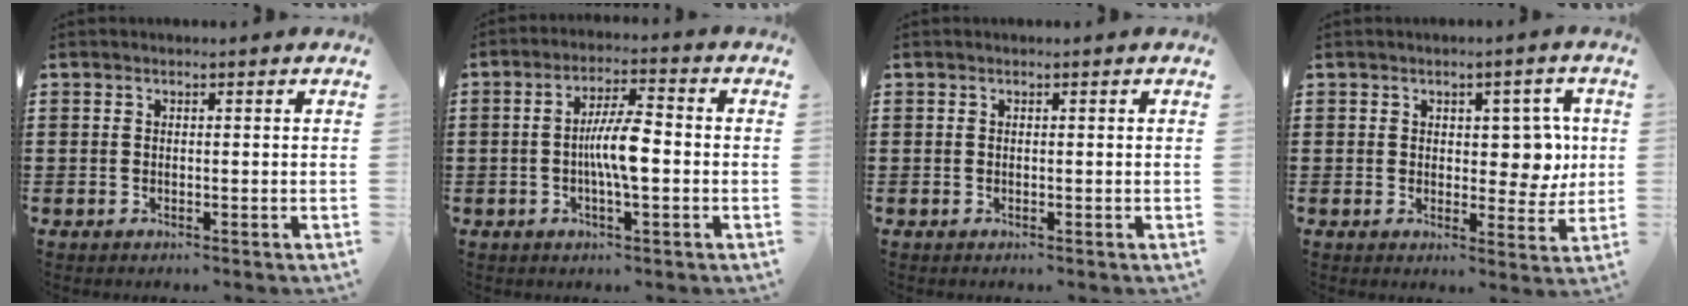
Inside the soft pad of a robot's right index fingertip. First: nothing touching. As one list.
[{"total": 6.8, "force": [-0.9, 1.5, 6.6], "torque": [-0.130, 0.003, -0.023]}, {"total": 0.0}, {"total": 6.0, "force": [1.2, 3.4, 4.7], "torque": [-0.064, -0.001, 0.014]}]